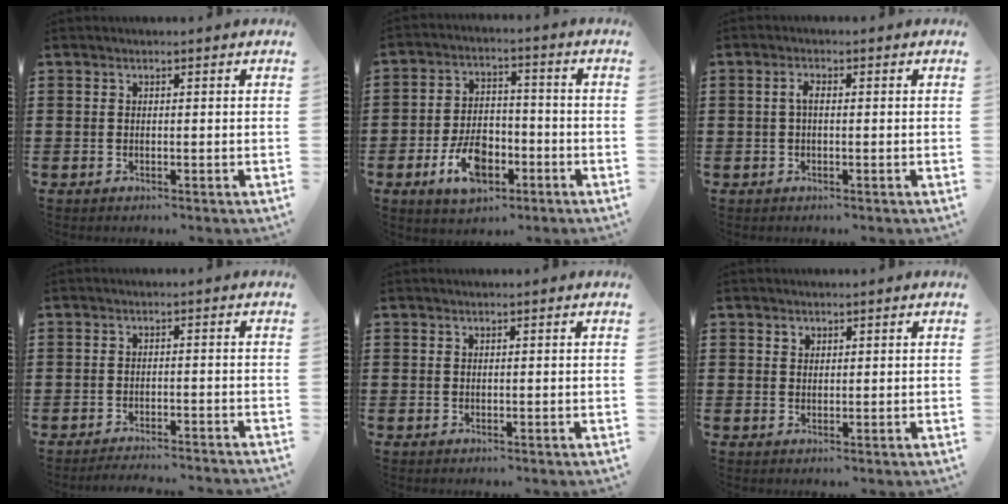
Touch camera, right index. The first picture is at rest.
{"total": 7.8, "force": [-3.3, 4.3, 5.5], "torque": [-0.108, 0.005, -0.065]}
{"total": 1.7, "force": [-0.2, 0.6, 1.6], "torque": [-0.039, -0.001, -0.007]}
{"total": 2.4, "force": [-2.4, -0.3, 0.3], "torque": [-0.008, 0.001, -0.051]}
{"total": 0.0}
{"total": 1.0, "force": [0.6, 0.8, 0.2], "torque": [-0.005, 0.002, 0.013]}